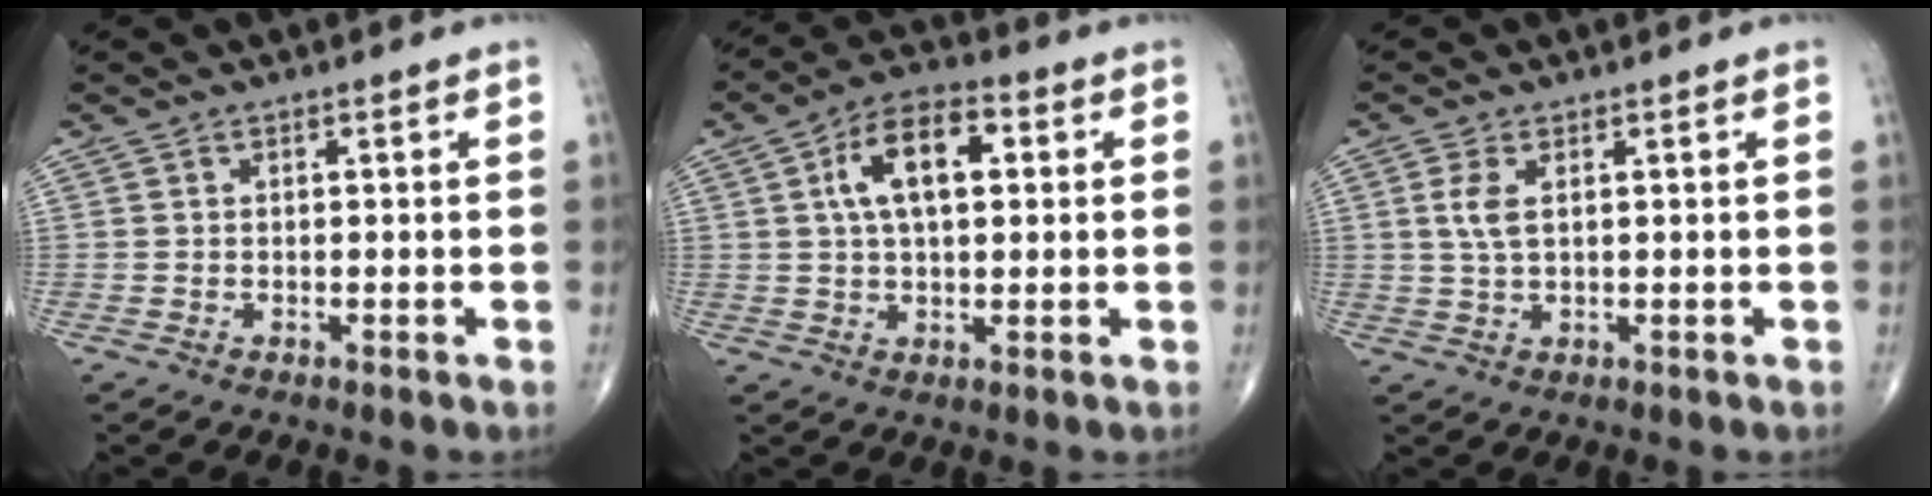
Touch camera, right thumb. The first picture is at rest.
{"total": 11.5, "force": [2.7, 5.9, 9.5], "torque": [-0.156, 0.017, 0.040]}
{"total": 3.8, "force": [1.1, 1.7, 3.2], "torque": [-0.075, 0.000, 0.024]}